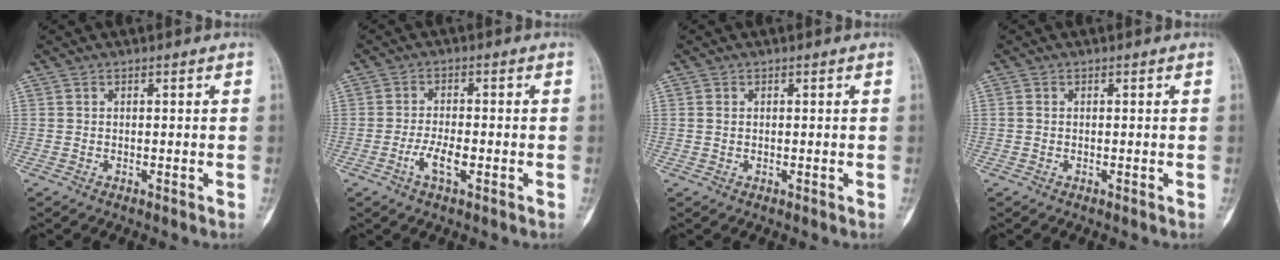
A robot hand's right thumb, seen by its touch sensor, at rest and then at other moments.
{"total": 4.5, "force": [-1.7, 1.5, 3.8], "torque": [-0.078, 0.007, -0.033]}
{"total": 0.8, "force": [0.1, 0.6, 0.5], "torque": [-0.009, 0.001, 0.004]}
{"total": 0.6, "force": [0.0, 0.4, 0.5], "torque": [-0.013, -0.001, -0.001]}